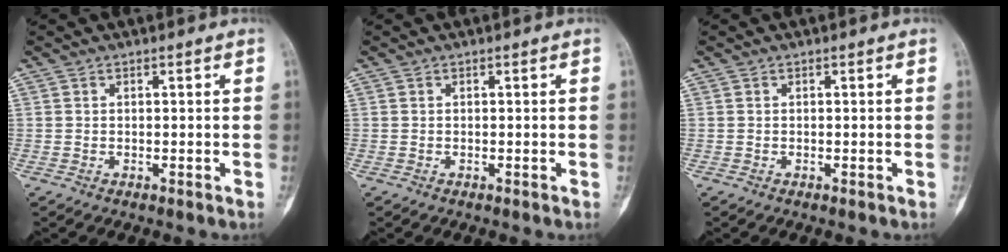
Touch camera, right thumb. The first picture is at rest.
{"total": 0.0}
{"total": 0.0}